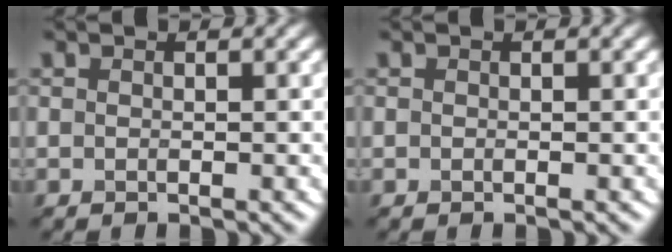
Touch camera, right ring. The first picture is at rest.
{"total": 0.0}